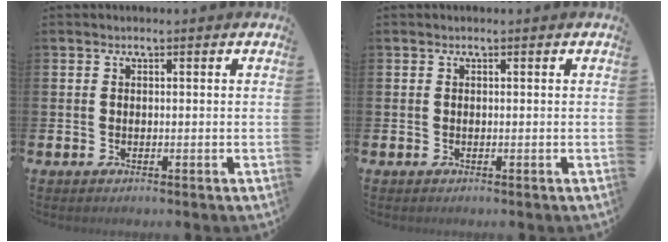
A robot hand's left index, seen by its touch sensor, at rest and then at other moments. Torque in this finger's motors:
{"motor_torque": [-0.01, -0.01, 0.00, -0.04]}